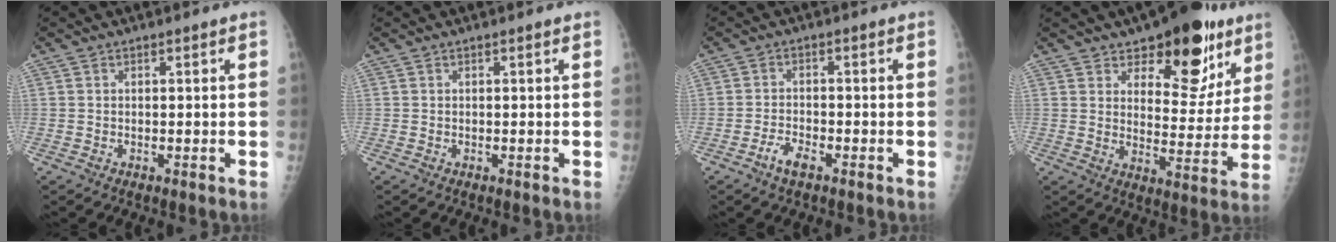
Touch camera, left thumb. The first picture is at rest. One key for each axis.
{"total": 0.0}
{"total": 3.4, "fx": -2.2, "fy": 1.3, "fz": 2.2, "tx": -0.046, "ty": 0.014, "tz": -0.042}
{"total": 16.3, "fx": 9.8, "fy": 8.2, "fz": 10.1, "tx": -0.072, "ty": -0.056, "tz": 0.144}